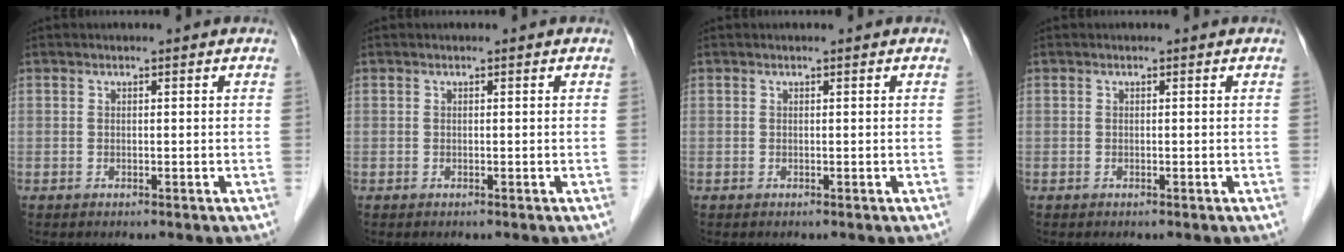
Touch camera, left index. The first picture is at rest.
{"total": 0.0}
{"total": 0.0}
{"total": 0.0}